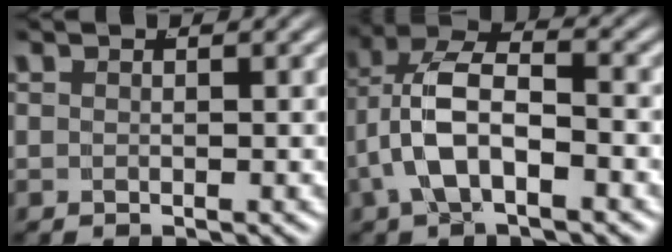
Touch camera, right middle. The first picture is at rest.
{"total": 6.4, "force": [0.4, 4.1, 4.9], "torque": [-0.105, -0.006, 0.005]}